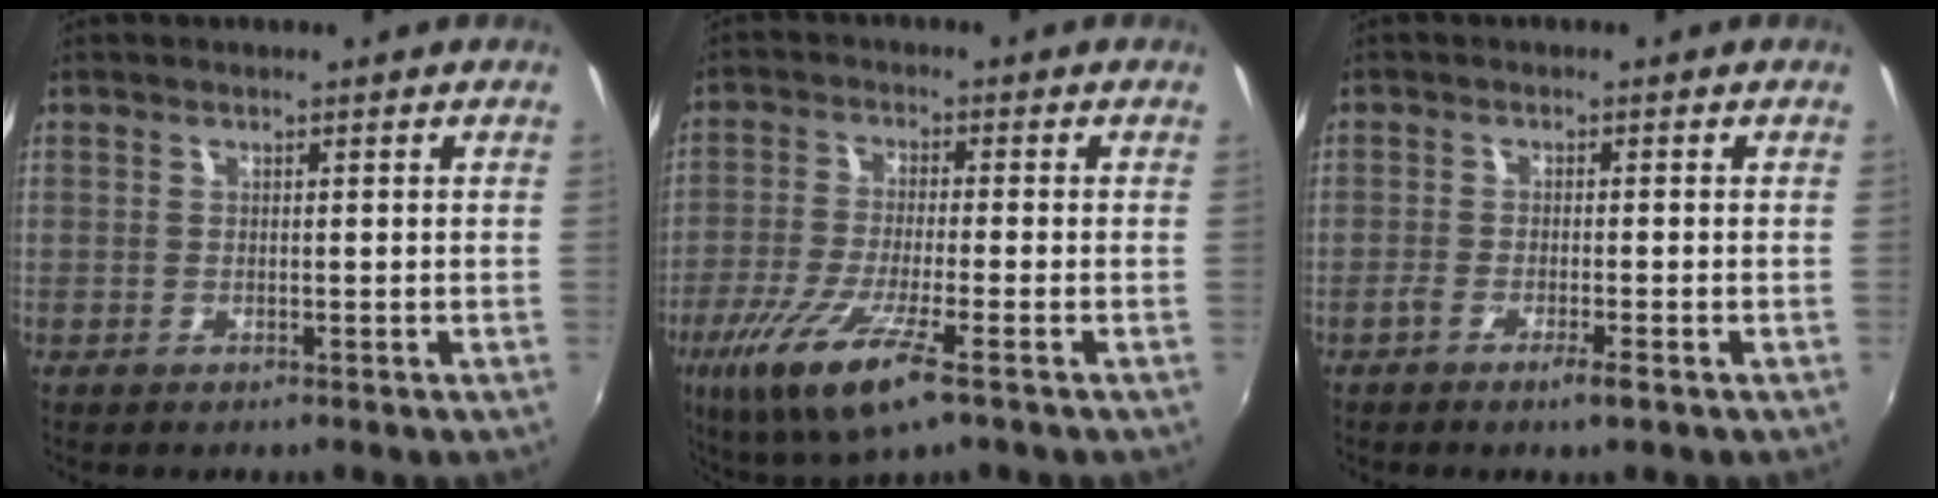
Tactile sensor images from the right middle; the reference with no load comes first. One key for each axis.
{"total": 12.5, "fx": -6.6, "fy": 2.1, "fz": 10.4, "tx": -0.218, "ty": -0.042, "tz": -0.124}
{"total": 2.7, "fx": -1.8, "fy": 0.0, "fz": 2.1, "tx": -0.049, "ty": -0.005, "tz": -0.038}